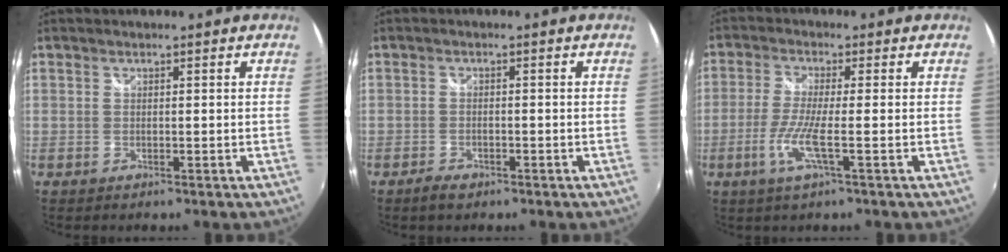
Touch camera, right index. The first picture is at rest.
{"total": 2.8, "force": [-2.0, 1.2, 1.5], "torque": [-0.037, -0.004, -0.038]}
{"total": 6.3, "force": [-2.2, -0.2, 5.9], "torque": [-0.131, -0.010, -0.046]}